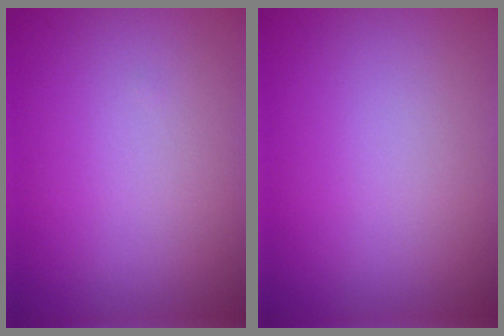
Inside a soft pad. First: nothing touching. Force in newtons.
{"total": 0.0}